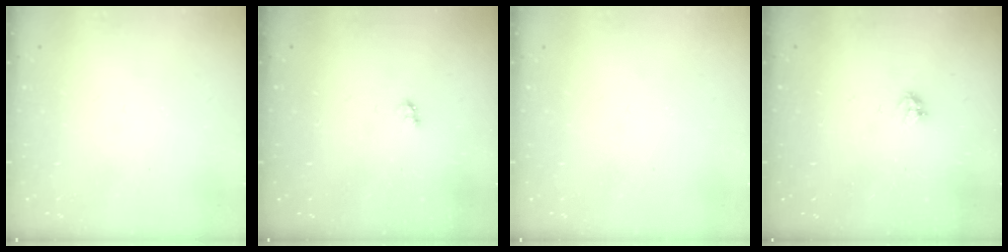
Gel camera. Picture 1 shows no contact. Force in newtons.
{"total": 2.6, "press": 2.6, "slide": 0.4}
{"total": 0.0}
{"total": 3.5, "press": 3.4, "slide": 0.5}